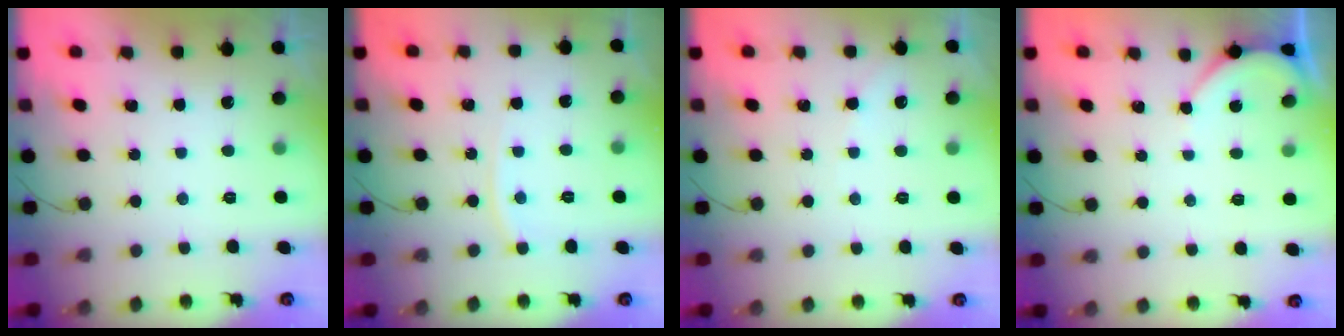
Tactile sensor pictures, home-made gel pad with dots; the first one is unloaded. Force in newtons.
{"total": 5.0, "press": 4.9, "slide": 0.6}
{"total": 4.0, "press": 3.9, "slide": 0.5}
{"total": 3.3, "press": 3.3, "slide": 0.5}